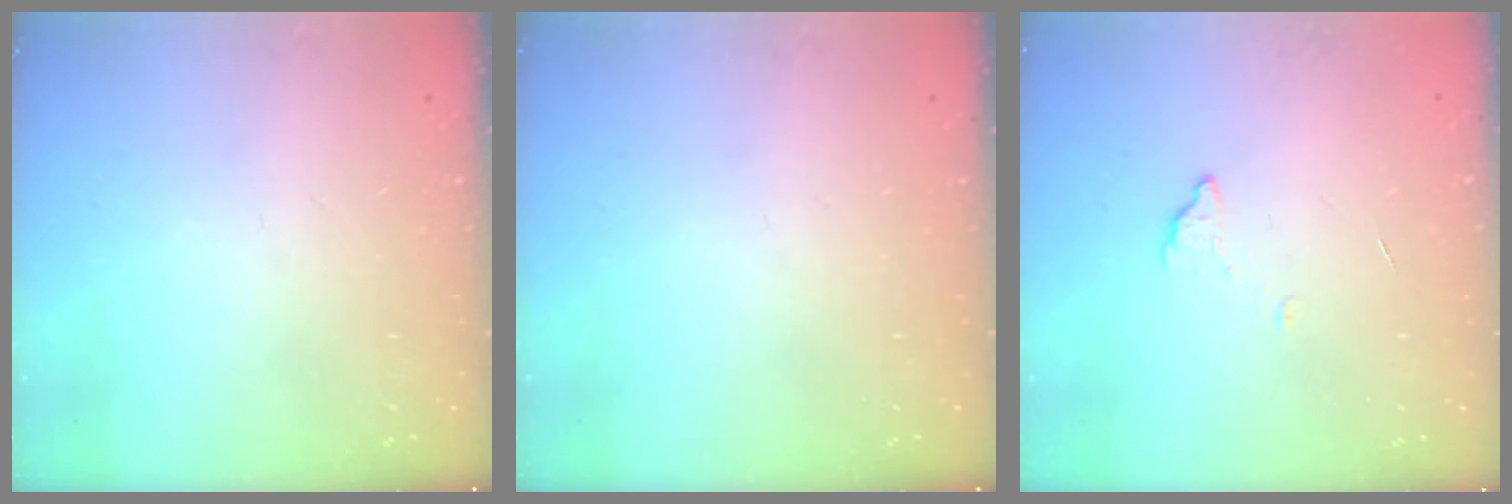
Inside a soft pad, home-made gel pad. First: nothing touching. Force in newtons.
{"total": 0.0}
{"total": 3.0, "press": 3.0, "slide": 0.2}